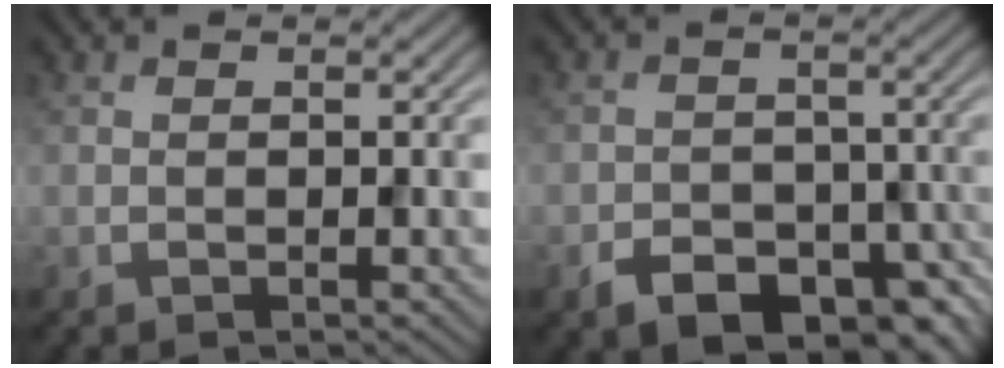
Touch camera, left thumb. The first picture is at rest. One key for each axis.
{"total": 7.4, "fx": -4.7, "fy": 4.4, "fz": 3.7, "tx": -0.055, "ty": -0.019, "tz": -0.071}